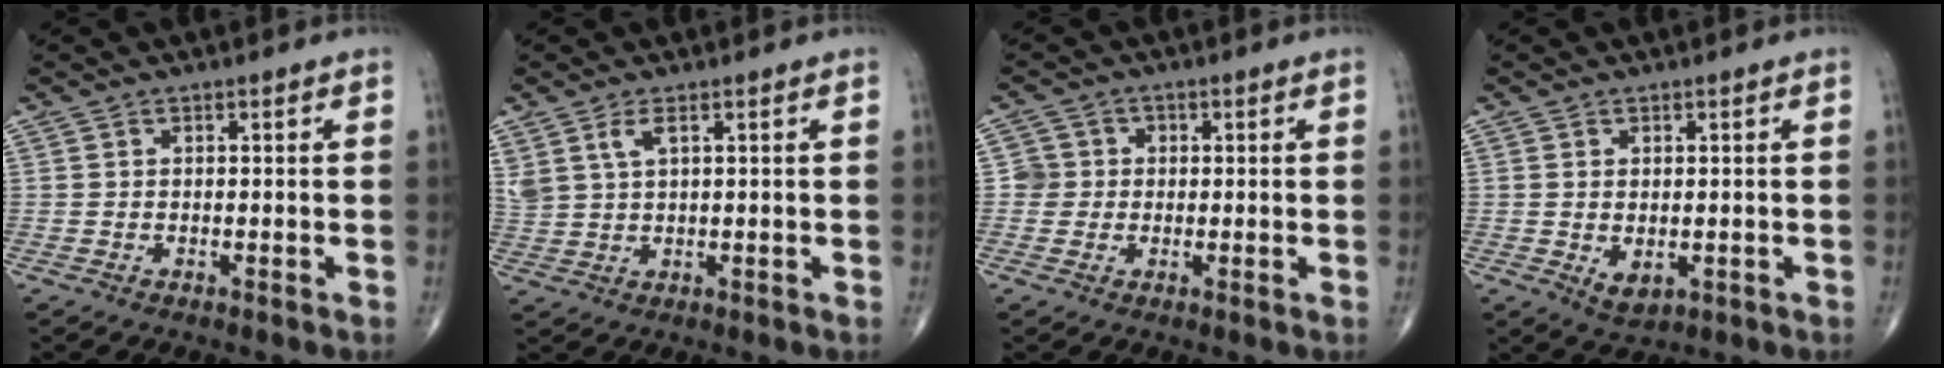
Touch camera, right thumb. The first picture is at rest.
{"total": 4.1, "force": [2.2, 1.7, 3.1], "torque": [-0.073, -0.003, 0.050]}
{"total": 3.4, "force": [0.0, 3.4, 0.1], "torque": [0.027, 0.010, -0.006]}
{"total": 3.4, "force": [-0.5, 2.1, 2.7], "torque": [-0.034, -0.005, 0.006]}